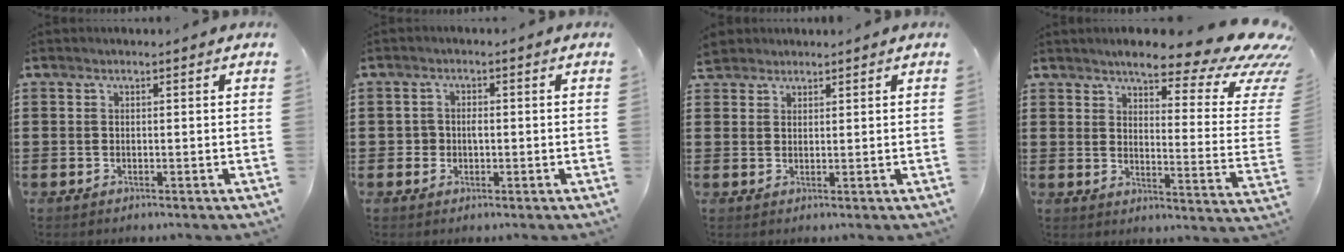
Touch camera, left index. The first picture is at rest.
{"total": 1.8, "force": [-0.4, 1.5, 1.0], "torque": [-0.024, 0.007, -0.010]}
{"total": 2.1, "force": [1.9, 1.0, 0.1], "torque": [-0.008, 0.007, 0.037]}
{"total": 10.0, "force": [7.6, 1.6, 6.4], "torque": [-0.111, -0.057, 0.124]}